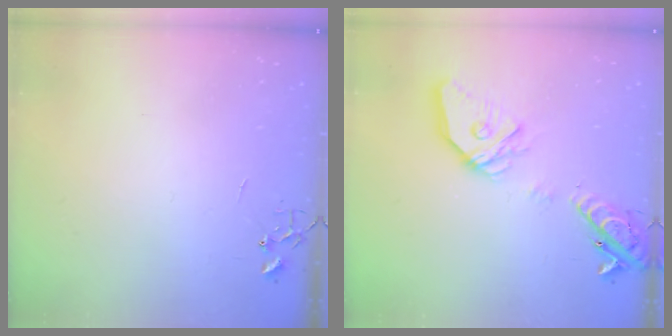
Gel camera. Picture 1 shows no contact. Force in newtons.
{"total": 18.6, "press": 18.3, "slide": 3.1}